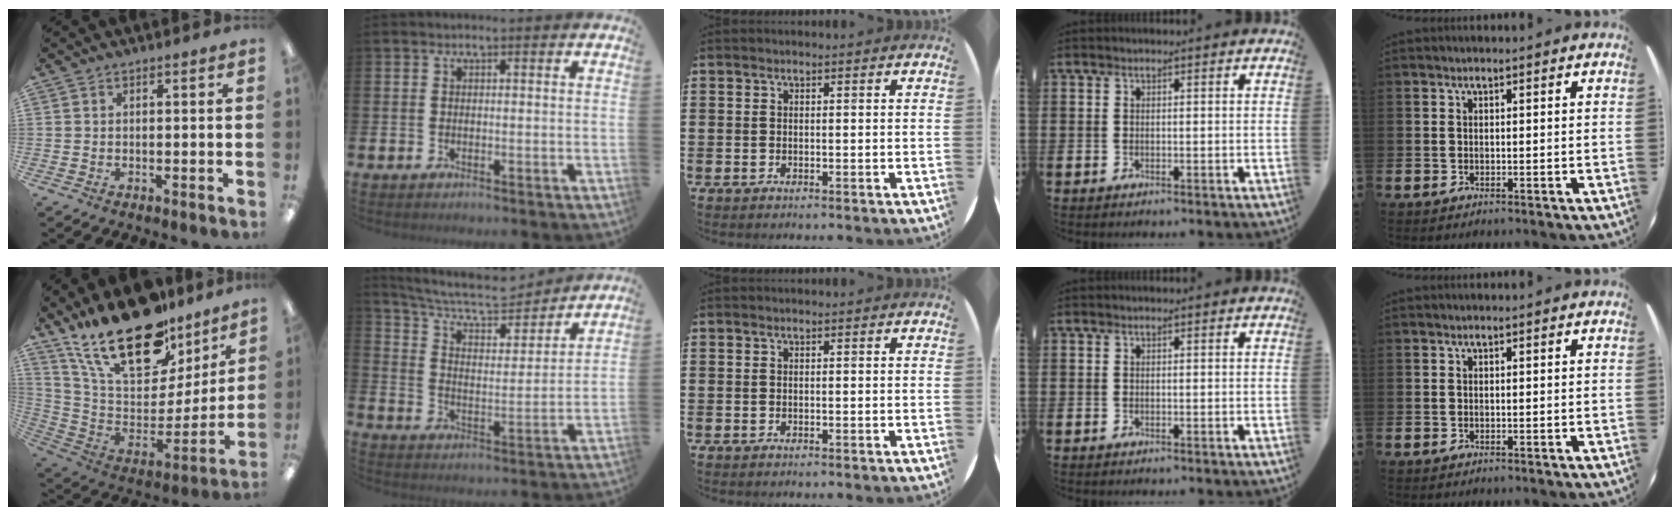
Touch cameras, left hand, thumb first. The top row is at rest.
{"thumb": {"total": 26.8, "force": [19.2, 11.4, 14.8], "torque": [-0.255, -0.128, 0.336]}, "index": {"total": 8.4, "force": [7.4, 2.6, 3.0], "torque": [-0.087, -0.052, 0.125]}}